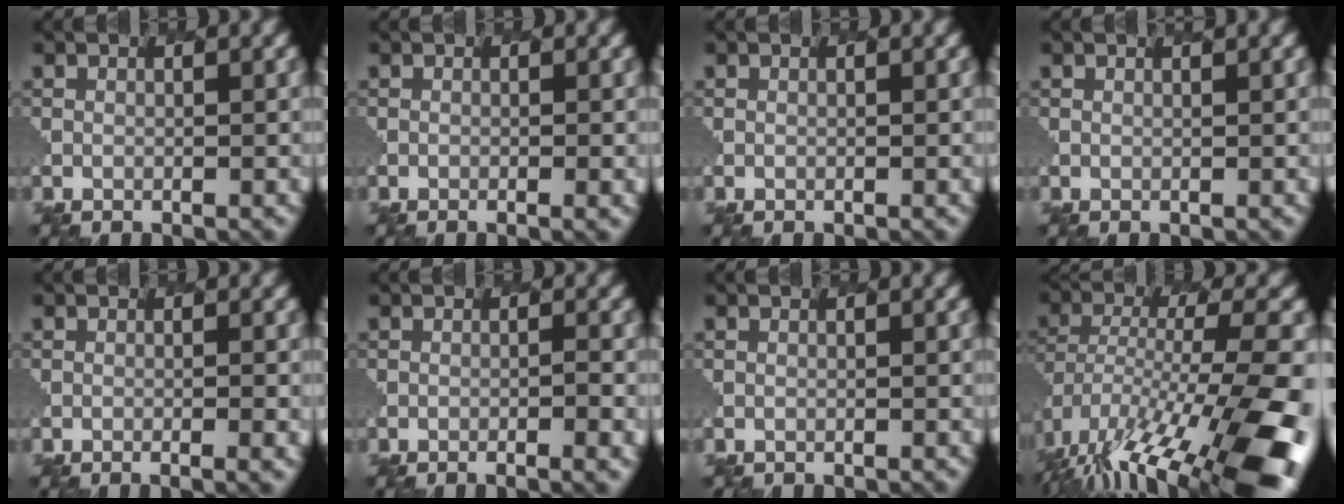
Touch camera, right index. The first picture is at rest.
{"total": 1.1, "force": [-0.2, 0.3, 1.1], "torque": [-0.009, 0.002, -0.010]}
{"total": 0.0}
{"total": 0.7, "force": [0.3, 0.1, 0.6], "torque": [-0.005, 0.001, 0.003]}
{"total": 1.8, "force": [-0.6, 0.4, 1.6], "torque": [-0.020, 0.003, -0.012]}
{"total": 2.1, "force": [-1.0, 0.3, 1.8], "torque": [-0.029, 0.006, -0.015]}
{"total": 0.0}
{"total": 15.5, "force": [-9.0, 4.6, 11.7], "torque": [-0.228, -0.017, -0.131]}